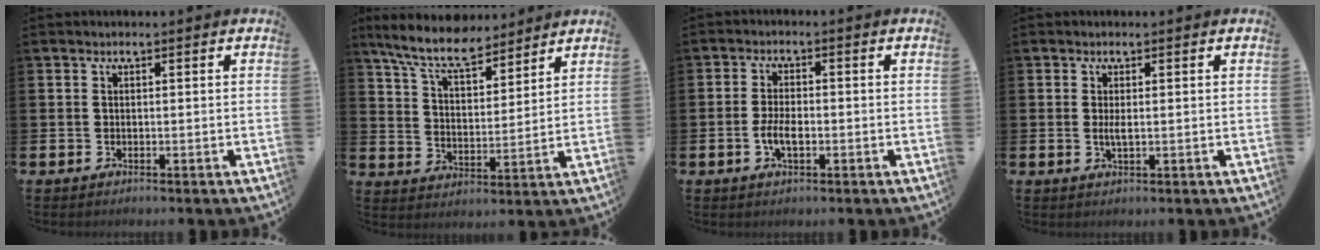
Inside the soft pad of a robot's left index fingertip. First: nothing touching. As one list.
[{"total": 8.6, "force": [7.7, 2.1, 3.2], "torque": [-0.089, -0.033, 0.140]}, {"total": 3.4, "force": [-0.8, 1.6, 2.9], "torque": [-0.059, 0.001, -0.017]}, {"total": 1.6, "force": [0.1, 0.4, 1.5], "torque": [-0.028, 0.001, 0.000]}]